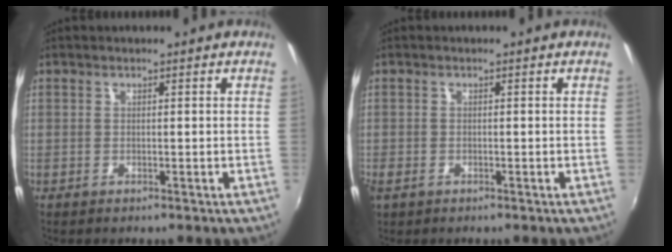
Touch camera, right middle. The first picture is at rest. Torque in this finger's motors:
{"motor_torque": [0.02, -0.08, 0.09, 0.06]}